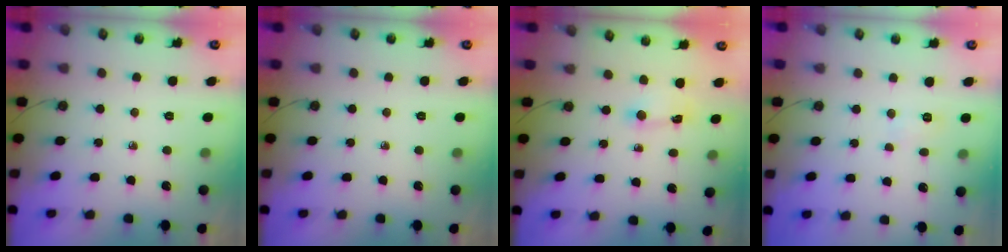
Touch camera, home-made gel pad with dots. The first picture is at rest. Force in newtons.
{"total": 0.0}
{"total": 1.5, "press": 1.5, "slide": 0.1}
{"total": 3.4, "press": 3.2, "slide": 1.0}